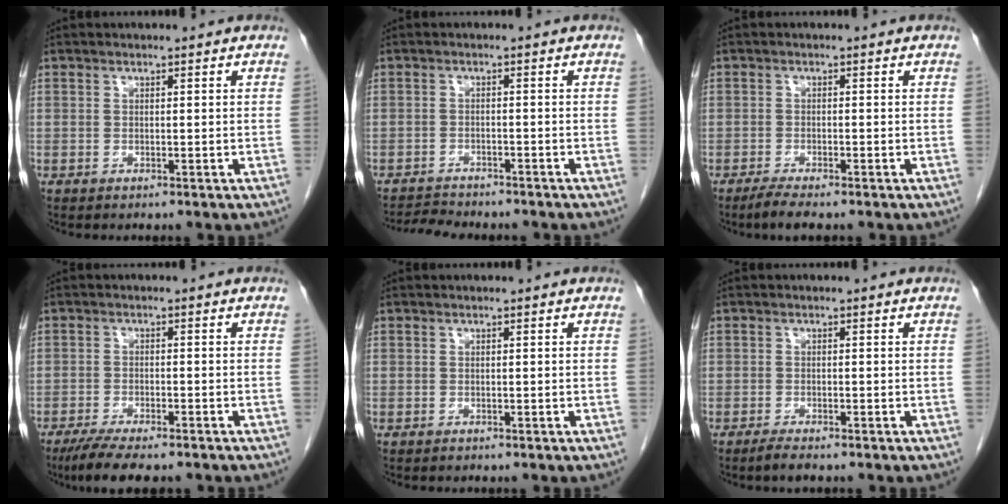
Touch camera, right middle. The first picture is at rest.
{"total": 4.8, "force": [-4.7, 0.7, 0.7], "torque": [-0.012, -0.012, -0.075]}
{"total": 2.8, "force": [-2.3, 0.3, 1.6], "torque": [-0.037, -0.008, -0.042]}
{"total": 7.7, "force": [-6.2, 1.6, 4.4], "torque": [-0.069, -0.014, -0.099]}
{"total": 0.0}
{"total": 1.8, "force": [-1.4, 0.3, 1.0], "torque": [-0.026, -0.005, -0.026]}